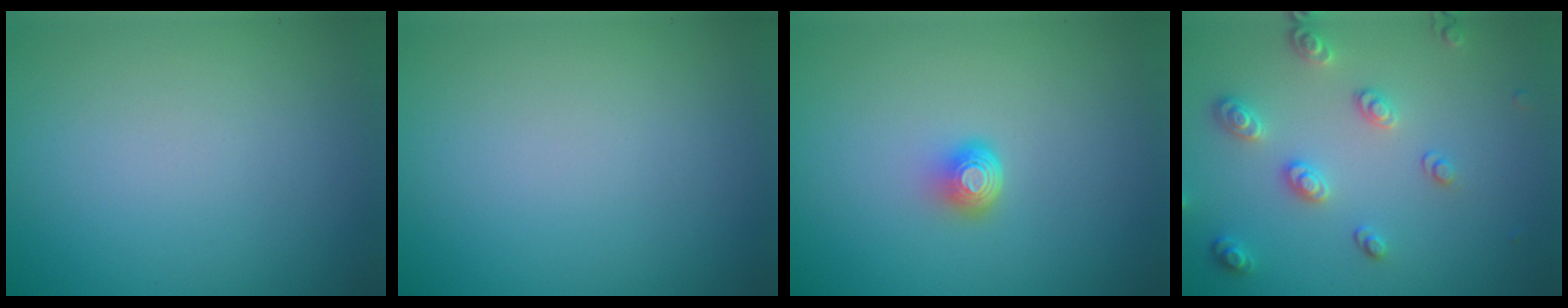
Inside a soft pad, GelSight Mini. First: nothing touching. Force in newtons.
{"total": 0.0}
{"total": 2.0, "press": 1.3, "slide": 1.6}
{"total": 2.9, "press": 2.7, "slide": 1.0}